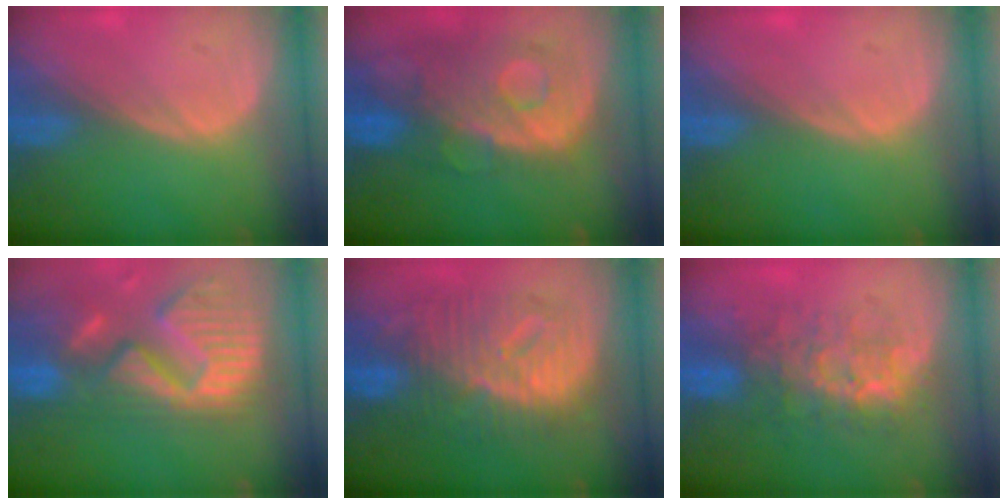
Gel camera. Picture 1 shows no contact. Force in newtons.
{"total": 11.6, "press": 9.8, "slide": 6.1}
{"total": 0.0}
{"total": 14.4, "press": 12.0, "slide": 8.0}
{"total": 12.3, "press": 12.2, "slide": 1.3}
{"total": 7.7, "press": 7.6, "slide": 1.4}